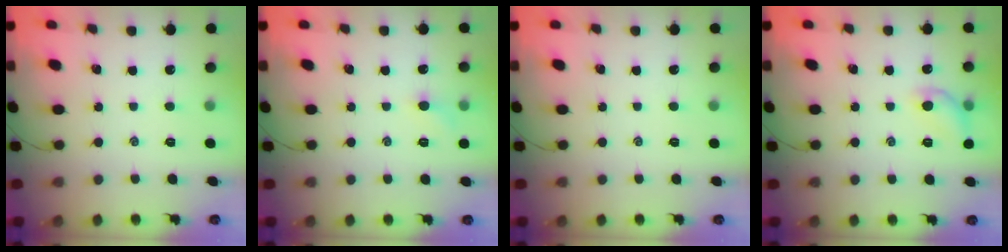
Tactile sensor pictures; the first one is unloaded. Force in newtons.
{"total": 4.7, "press": 4.5, "slide": 1.4}
{"total": 0.0}
{"total": 8.2, "press": 8.2, "slide": 0.8}